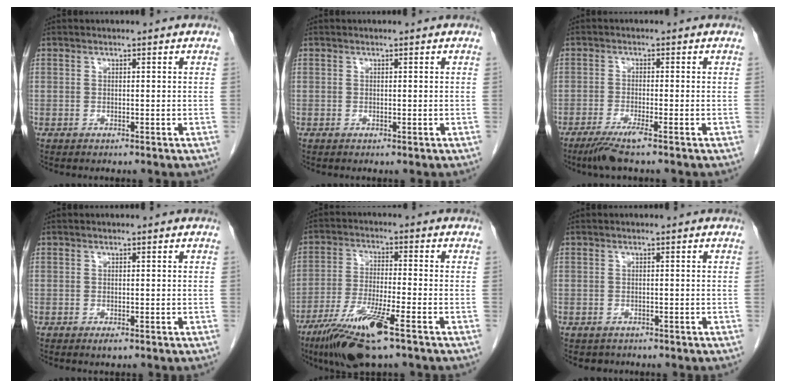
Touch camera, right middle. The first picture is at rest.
{"total": 0.0}
{"total": 4.4, "force": [-3.0, -0.3, 3.2], "torque": [-0.065, -0.013, -0.059]}
{"total": 0.8, "force": [-0.5, 0.2, 0.6], "torque": [-0.010, -0.002, -0.005]}
{"total": 11.4, "force": [-6.8, 1.0, 9.1], "torque": [-0.181, -0.027, -0.121]}
{"total": 1.2, "force": [-1.0, 0.7, -0.1], "torque": [-0.011, -0.002, -0.014]}